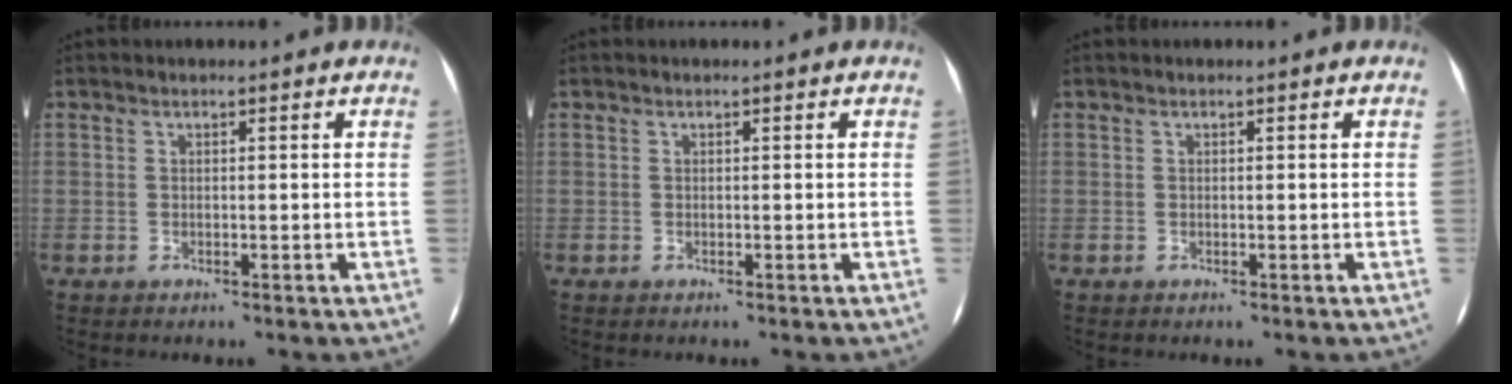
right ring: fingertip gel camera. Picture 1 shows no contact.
{"total": 0.0}
{"total": 0.0}